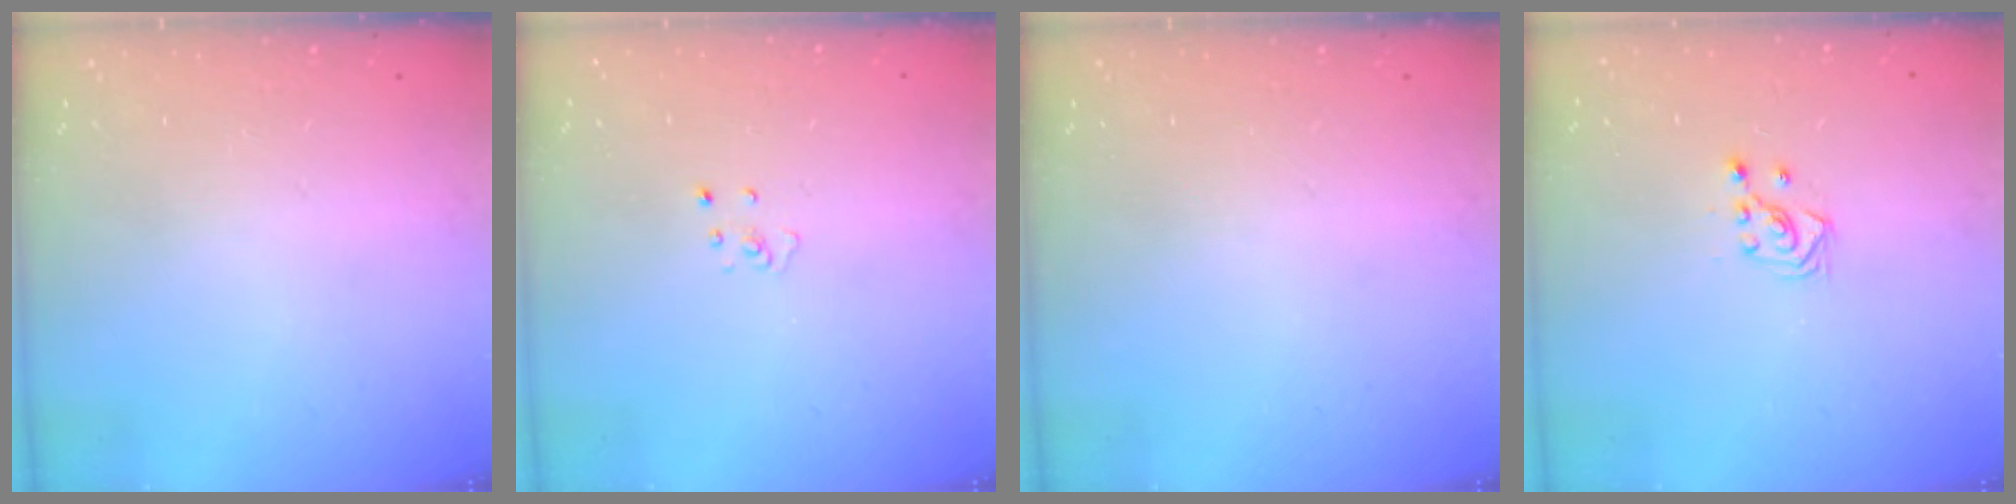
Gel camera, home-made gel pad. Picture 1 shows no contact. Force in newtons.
{"total": 2.3, "press": 2.3, "slide": 0.2}
{"total": 0.0}
{"total": 3.0, "press": 2.8, "slide": 1.0}